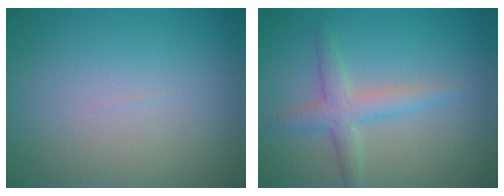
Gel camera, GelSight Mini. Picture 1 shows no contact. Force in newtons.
{"total": 2.8, "press": 2.8, "slide": 0.1}